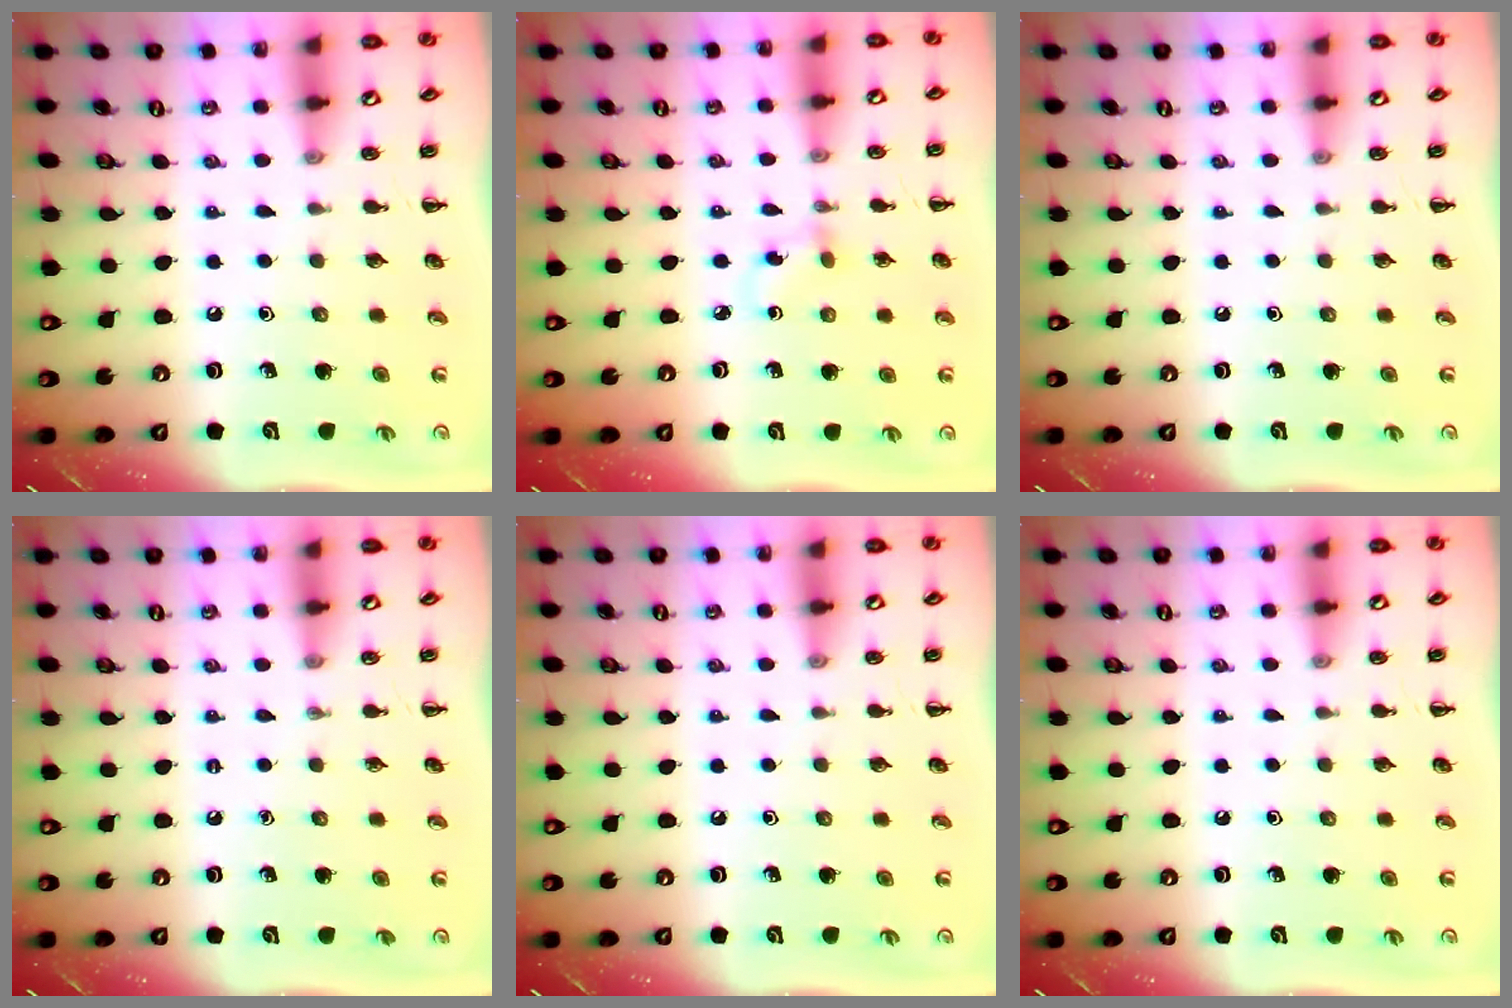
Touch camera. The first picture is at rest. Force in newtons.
{"total": 1.6, "press": 1.4, "slide": 0.7}
{"total": 0.0}
{"total": 0.0}
{"total": 0.0}
{"total": 0.0}